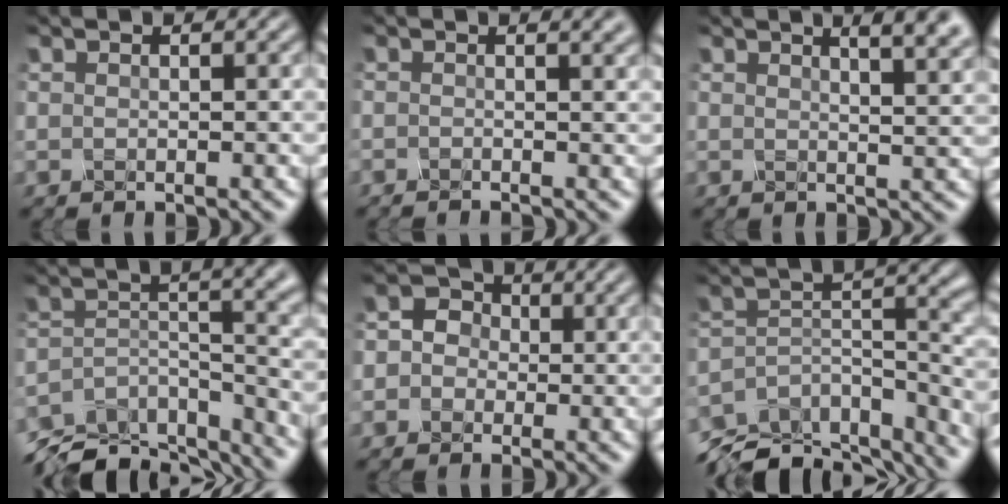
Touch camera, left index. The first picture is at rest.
{"total": 2.6, "force": [-0.3, 1.3, 2.2], "torque": [0.007, 0.009, -0.016]}
{"total": 8.2, "force": [4.8, 3.6, 5.6], "torque": [-0.009, 0.047, 0.028]}
{"total": 12.5, "force": [-11.5, 3.2, 3.6], "torque": [-0.067, 0.006, -0.165]}
{"total": 2.3, "force": [-0.7, 2.2, 0.2], "torque": [0.020, 0.002, -0.019]}
{"total": 13.3, "force": [-11.7, 4.4, 4.6], "torque": [-0.093, 0.001, -0.162]}